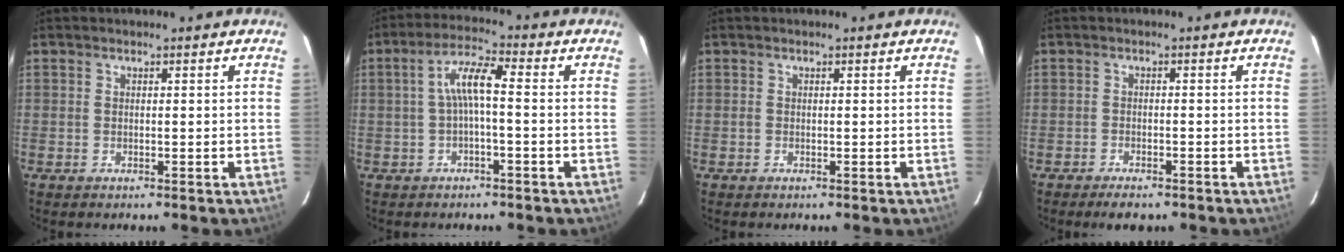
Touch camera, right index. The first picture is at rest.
{"total": 5.6, "force": [-0.7, 0.9, 5.5], "torque": [-0.115, 0.016, -0.012]}
{"total": 0.0}
{"total": 4.0, "force": [-3.1, 1.4, 1.9], "torque": [-0.044, -0.004, -0.048]}